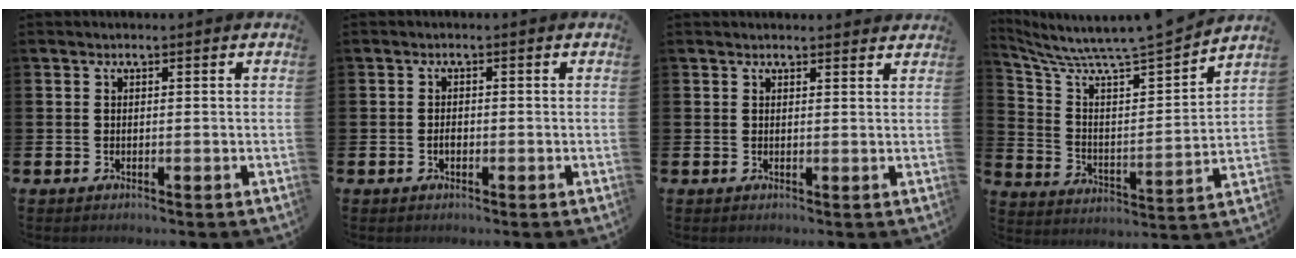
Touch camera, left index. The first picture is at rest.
{"total": 1.2, "force": [-0.4, 0.7, 0.9], "torque": [-0.015, 0.002, -0.009]}
{"total": 1.3, "force": [1.3, 0.2, 0.0], "torque": [0.010, -0.006, 0.020]}
{"total": 7.9, "force": [7.4, 0.4, 2.5], "torque": [-0.086, -0.070, 0.121]}